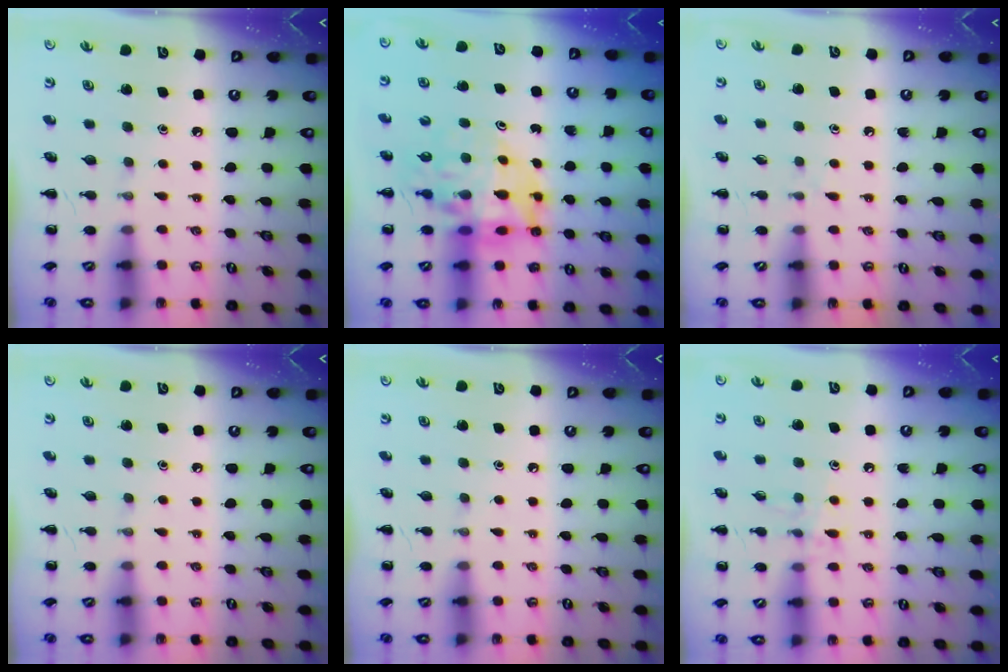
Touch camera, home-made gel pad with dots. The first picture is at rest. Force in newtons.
{"total": 13.5, "press": 13.0, "slide": 3.8}
{"total": 3.6, "press": 3.2, "slide": 1.6}
{"total": 0.0}
{"total": 0.0}
{"total": 8.0, "press": 7.8, "slide": 1.6}